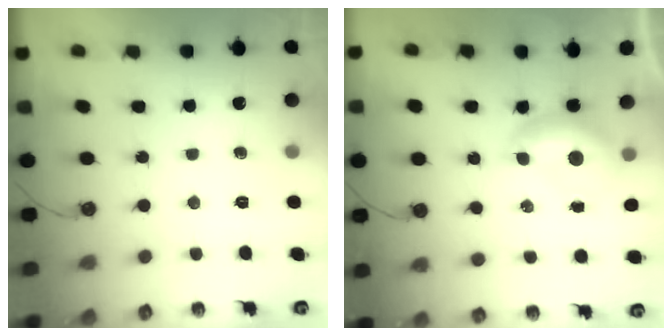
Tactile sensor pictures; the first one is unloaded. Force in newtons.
{"total": 0.6, "press": 0.4, "slide": 0.4}